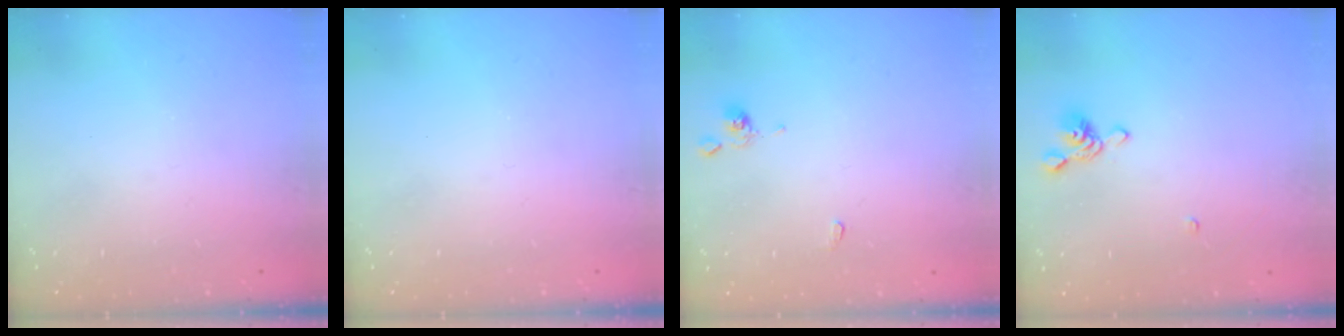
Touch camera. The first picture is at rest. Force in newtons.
{"total": 0.0}
{"total": 0.0}
{"total": 5.1, "press": 5.0, "slide": 1.0}